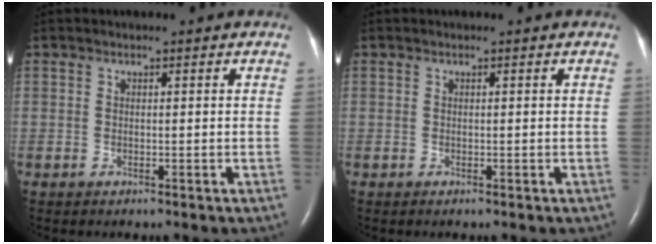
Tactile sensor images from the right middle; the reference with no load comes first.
{"total": 0.0}